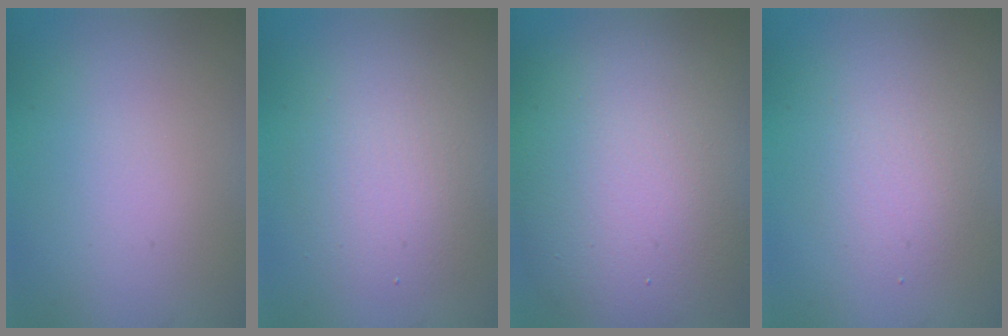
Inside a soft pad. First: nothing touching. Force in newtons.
{"total": 4.0, "press": 4.0, "slide": 0.2}
{"total": 13.4, "press": 13.3, "slide": 0.8}
{"total": 2.4, "press": 2.4, "slide": 0.1}